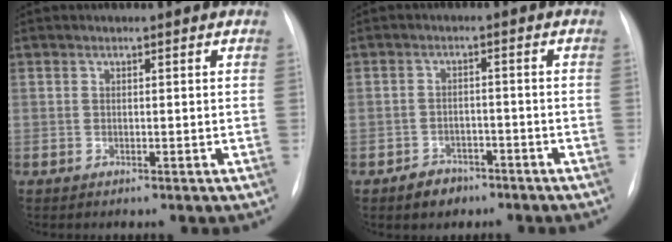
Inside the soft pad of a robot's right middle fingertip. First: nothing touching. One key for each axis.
{"total": 3.6, "fx": -2.6, "fy": 2.3, "fz": 0.9, "tx": -0.019, "ty": 0.005, "tz": -0.035}